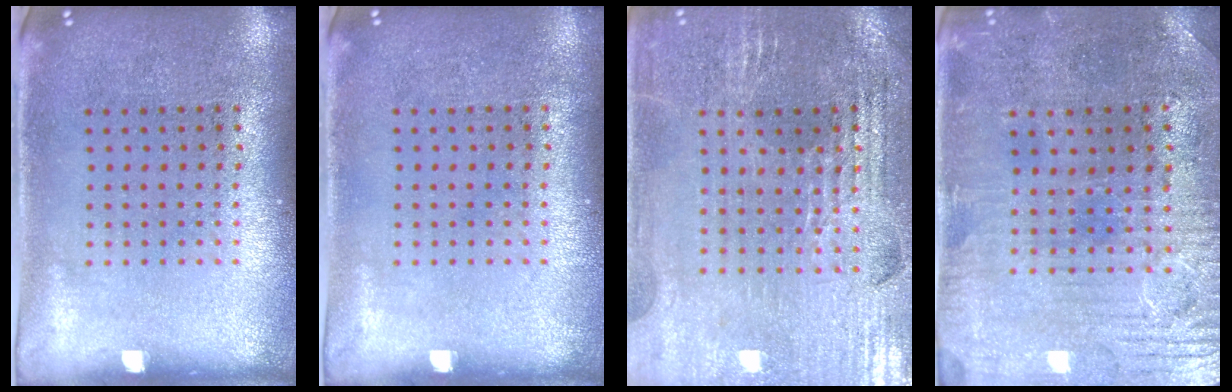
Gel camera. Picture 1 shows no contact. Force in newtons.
{"total": 0.0}
{"total": 2.8, "press": 2.8, "slide": 0.5}
{"total": 1.3, "press": 1.2, "slide": 0.6}